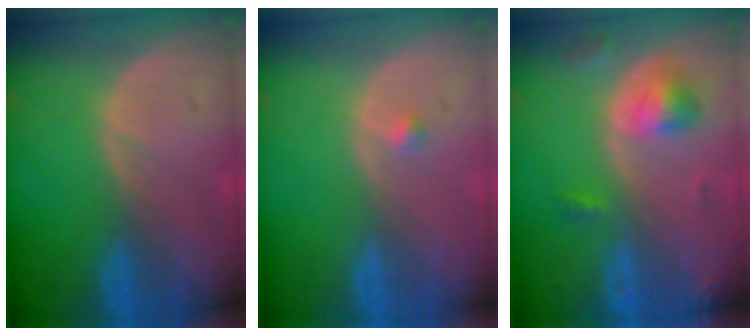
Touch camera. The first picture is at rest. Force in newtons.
{"total": 0.8, "press": 0.8, "slide": 0.2}
{"total": 4.8, "press": 4.8, "slide": 0.7}